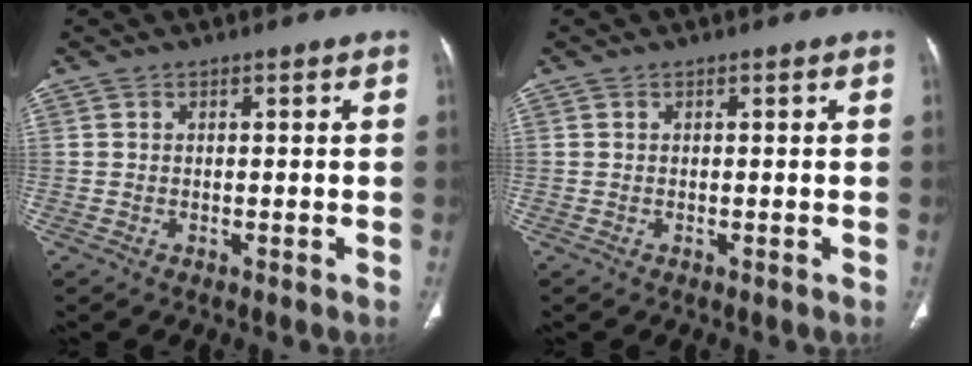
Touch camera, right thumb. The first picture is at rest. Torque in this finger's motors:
{"motor_torque": [-0.04, 0.04, -0.01, 0.01, 0.00]}